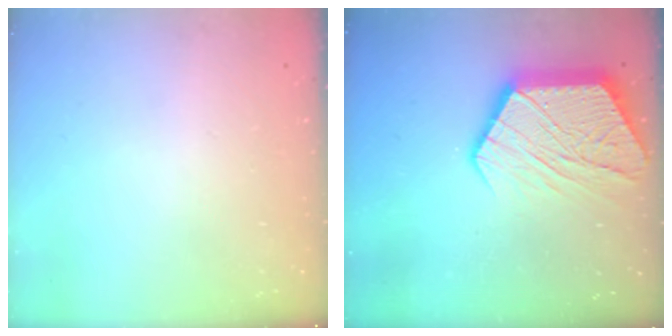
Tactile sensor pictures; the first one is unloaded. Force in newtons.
{"total": 18.5, "press": 18.5, "slide": 1.2}